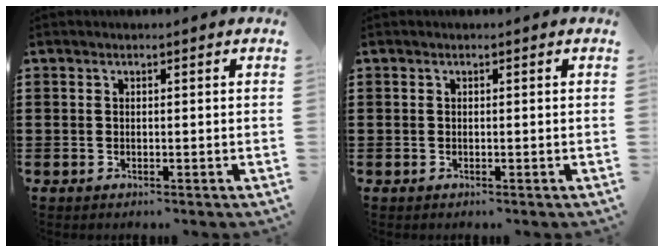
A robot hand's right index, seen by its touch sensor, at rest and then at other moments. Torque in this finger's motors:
{"motor_torque": [-0.03, 0.00, 0.00, 0.00]}